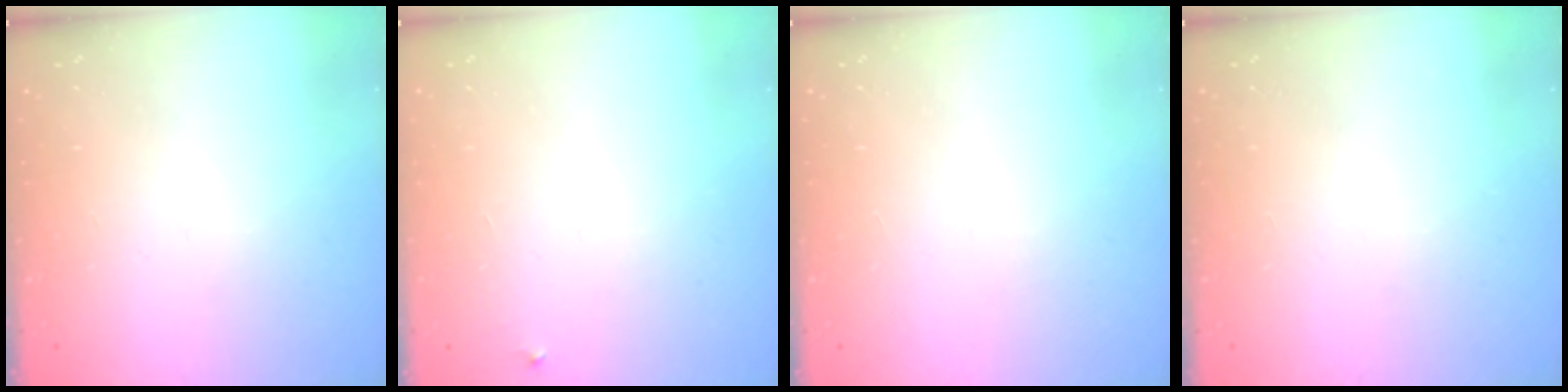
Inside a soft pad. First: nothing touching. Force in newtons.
{"total": 2.1, "press": 2.1, "slide": 0.1}
{"total": 1.5, "press": 1.5, "slide": 0.1}
{"total": 0.0}